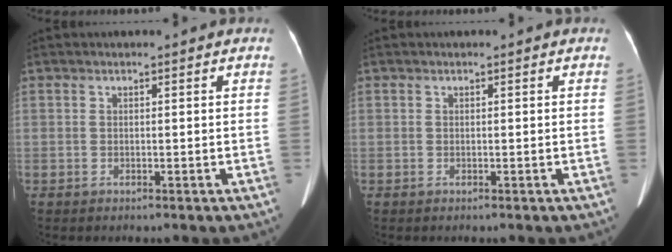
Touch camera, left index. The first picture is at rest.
{"total": 0.0}